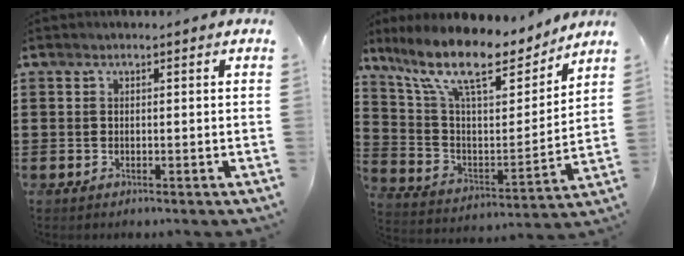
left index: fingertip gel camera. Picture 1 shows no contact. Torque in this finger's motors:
{"motor_torque": [2.14, 0.00, 0.62, 0.21]}